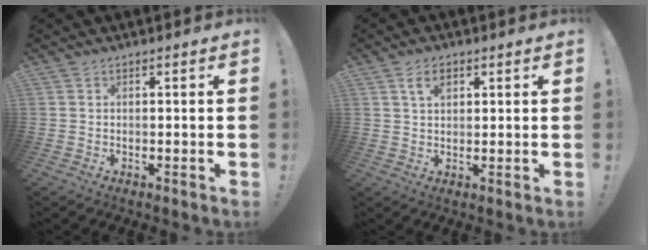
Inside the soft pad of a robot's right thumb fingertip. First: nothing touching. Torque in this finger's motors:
{"motor_torque": [0.03, 0.03, 0.16, 0.34, 0.00]}